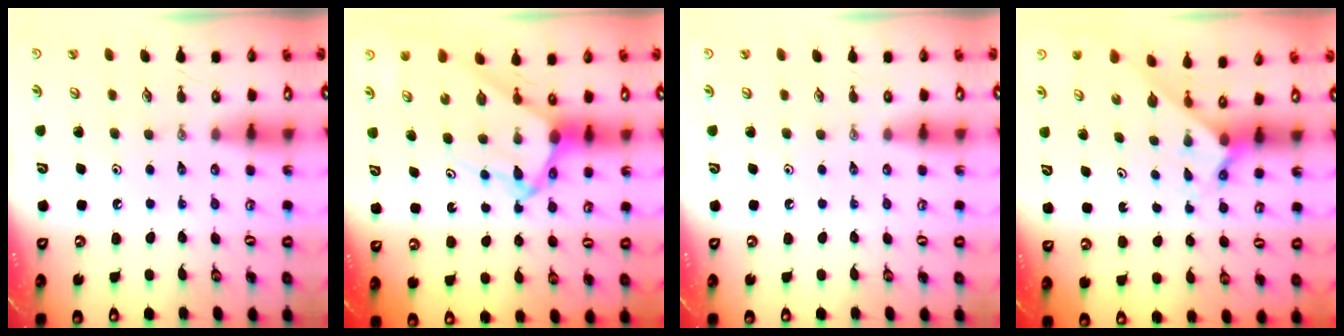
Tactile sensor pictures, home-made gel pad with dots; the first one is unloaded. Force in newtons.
{"total": 9.1, "press": 9.1, "slide": 0.9}
{"total": 0.0}
{"total": 2.1, "press": 2.1, "slide": 0.2}